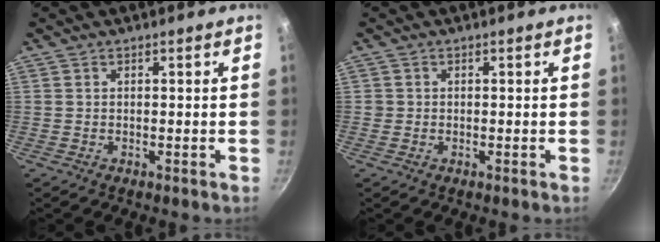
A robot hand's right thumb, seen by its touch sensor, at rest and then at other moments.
{"total": 0.8, "force": [0.0, 0.8, 0.1], "torque": [0.002, 0.003, -0.001]}